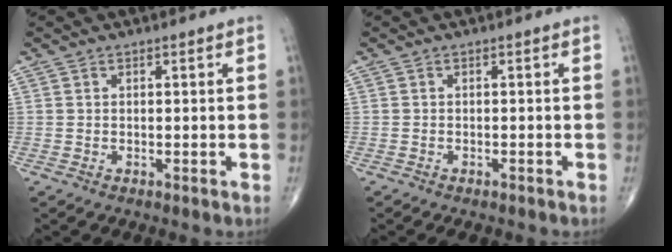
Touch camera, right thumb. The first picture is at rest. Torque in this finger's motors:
{"motor_torque": [2.83, 2.18, 0.41, -0.43, 0.00]}